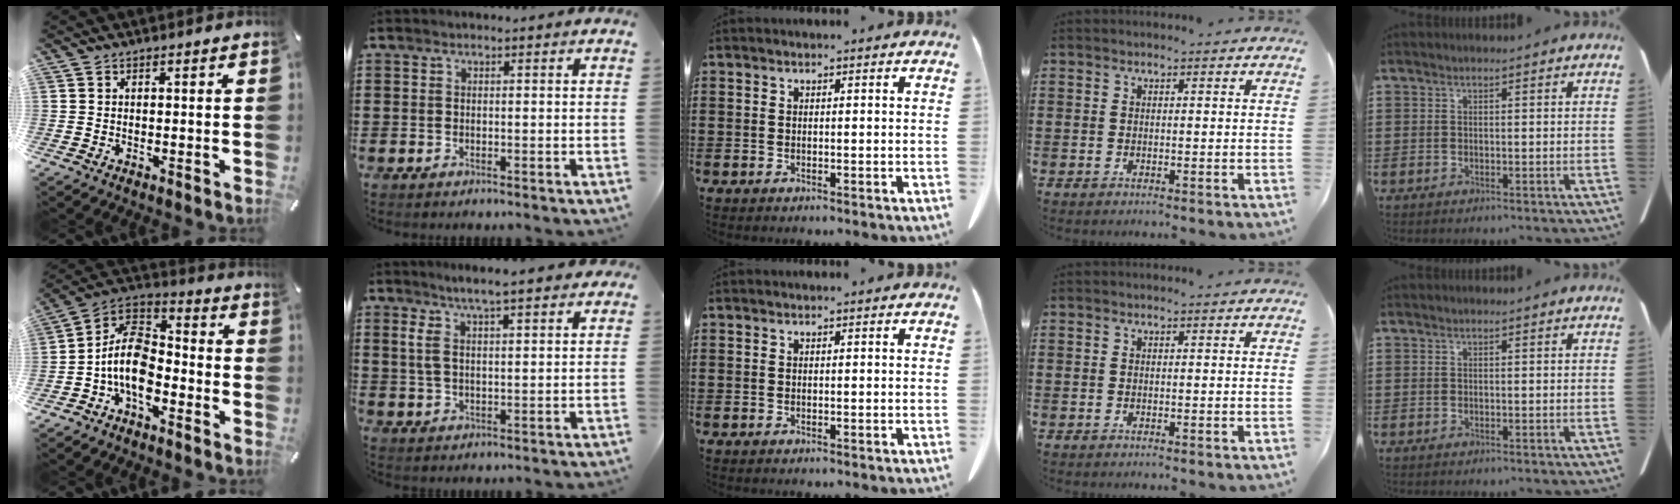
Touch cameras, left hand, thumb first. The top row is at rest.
{"thumb": {"total": 12.4, "force": [-5.7, 7.6, 7.9], "torque": [-0.174, 0.020, -0.110]}, "index": {"total": 6.8, "force": [4.4, 1.8, 4.9], "torque": [-0.107, 0.003, 0.076]}}